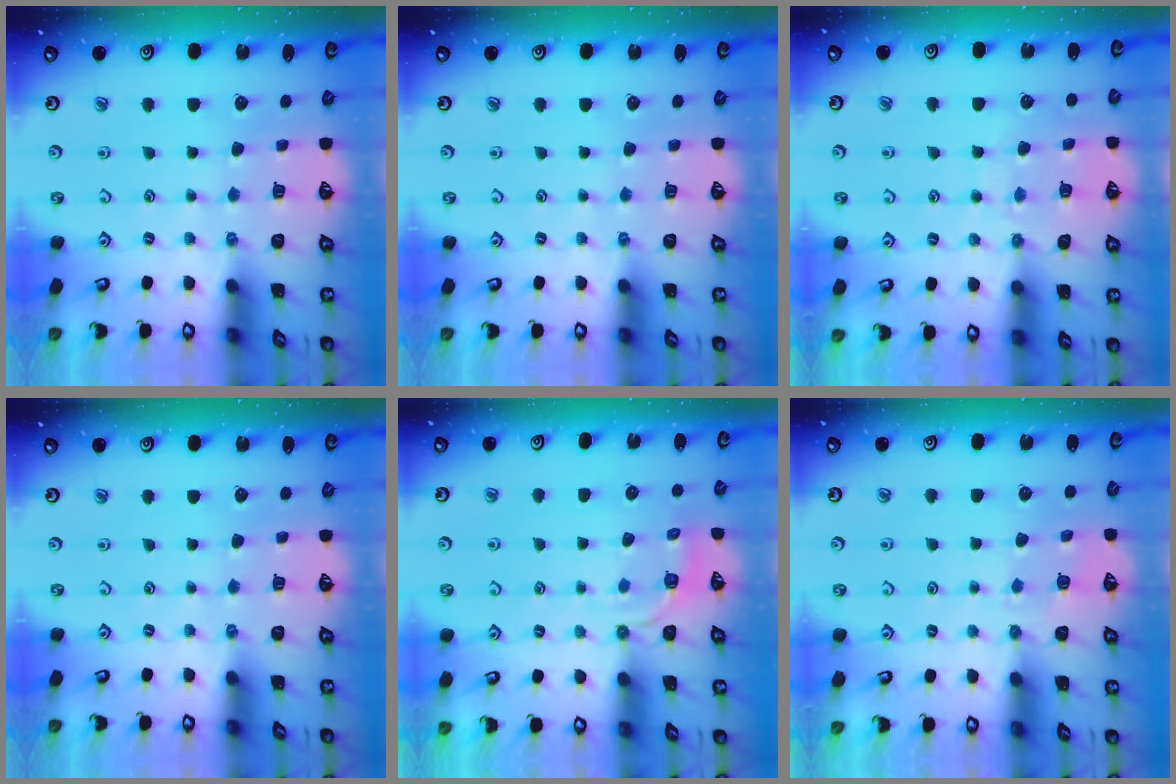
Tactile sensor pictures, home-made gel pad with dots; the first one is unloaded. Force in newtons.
{"total": 0.0}
{"total": 8.7, "press": 8.7, "slide": 0.8}
{"total": 0.0}
{"total": 3.8, "press": 3.5, "slide": 1.5}
{"total": 5.1, "press": 5.1, "slide": 0.9}